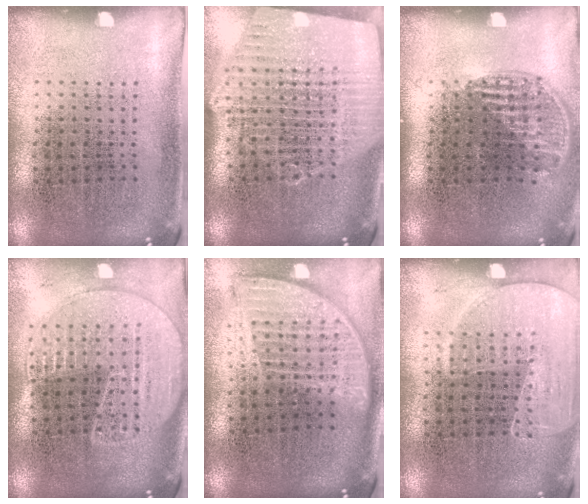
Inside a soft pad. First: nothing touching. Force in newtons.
{"total": 1.9, "press": 1.8, "slide": 0.7}
{"total": 1.1, "press": 1.0, "slide": 0.5}
{"total": 1.8, "press": 1.7, "slide": 0.6}
{"total": 1.9, "press": 1.5, "slide": 1.1}
{"total": 1.6, "press": 1.4, "slide": 0.7}